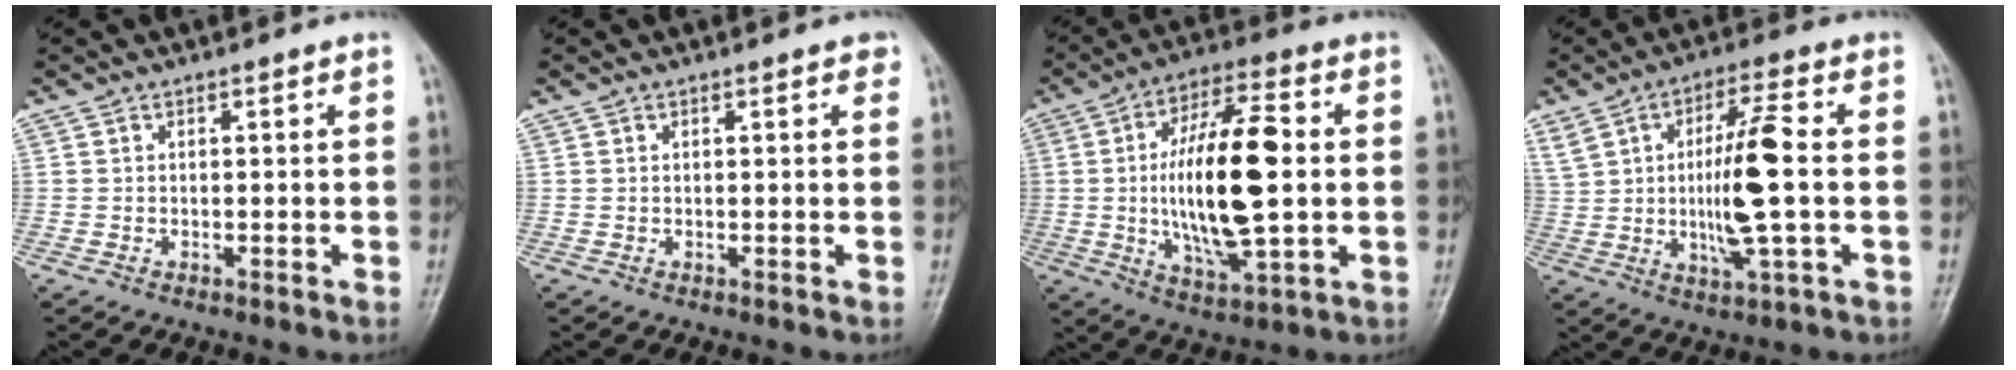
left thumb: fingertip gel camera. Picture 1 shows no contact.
{"total": 1.4, "force": [0.9, 0.8, 0.7], "torque": [0.003, -0.003, 0.007]}
{"total": 19.4, "force": [0.5, 7.1, 18.1], "torque": [-0.318, 0.003, 0.006]}
{"total": 13.3, "force": [0.7, 3.1, 13.0], "torque": [-0.254, 0.004, 0.014]}